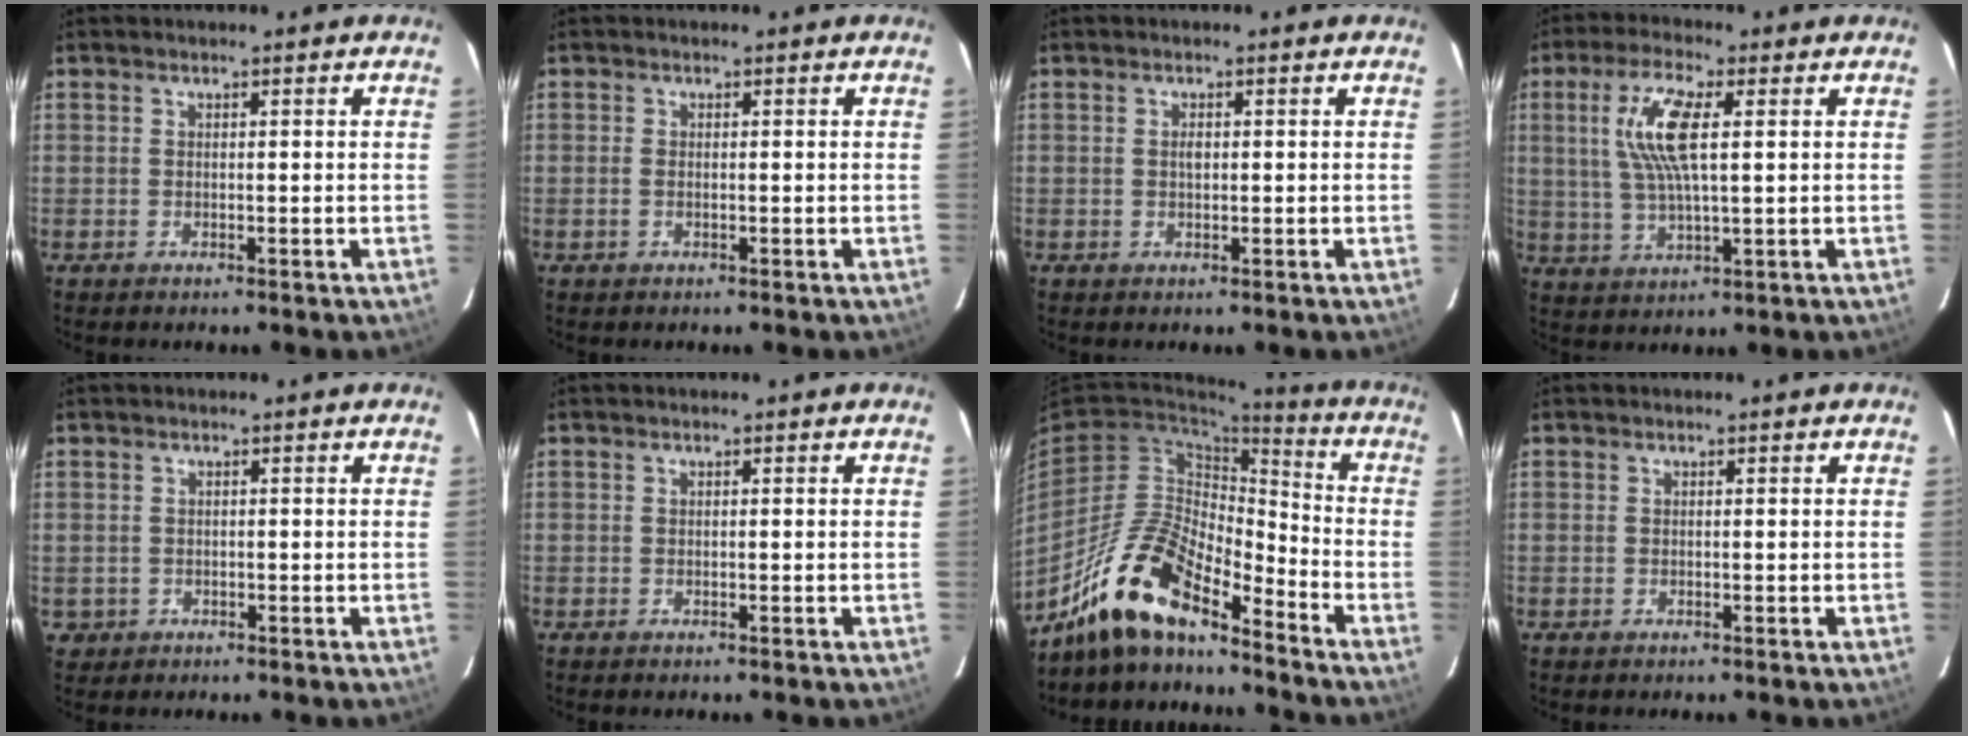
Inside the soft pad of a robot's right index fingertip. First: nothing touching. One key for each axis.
{"total": 0.8, "fx": -0.2, "fy": 0.4, "fz": 0.6, "tx": -0.016, "ty": 0.000, "tz": -0.005}
{"total": 1.1, "fx": 0.1, "fy": 0.7, "fz": 0.8, "tx": -0.014, "ty": 0.003, "tz": 0.002}
{"total": 10.1, "fx": 2.4, "fy": 2.8, "fz": 9.4, "tx": -0.192, "ty": 0.008, "tz": 0.049}
{"total": 2.2, "fx": -0.3, "fy": 2.2, "fz": 0.3, "tx": -0.005, "ty": 0.002, "tz": 0.000}
{"total": 0.0}
{"total": 15.1, "fx": -12.2, "fy": 4.2, "fz": 8.0, "tx": -0.160, "ty": 0.000, "tz": -0.236}
{"total": 0.0}